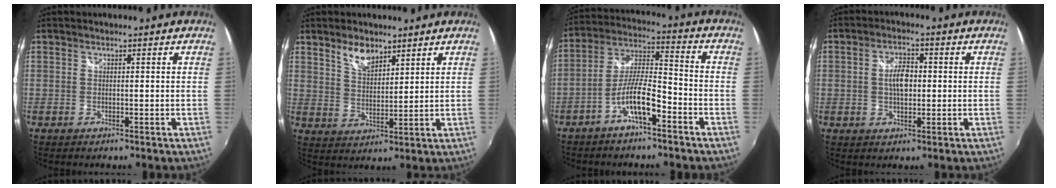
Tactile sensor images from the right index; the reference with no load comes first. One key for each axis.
{"total": 5.8, "fx": 4.1, "fy": 2.6, "fz": 3.1, "tx": -0.051, "ty": 0.003, "tz": 0.078}
{"total": 9.3, "fx": -5.2, "fy": 2.2, "fz": 7.4, "tx": -0.153, "ty": 0.012, "tz": -0.093}
{"total": 5.3, "fx": 0.1, "fy": 2.8, "fz": 4.5, "tx": -0.082, "ty": 0.007, "tz": 0.002}